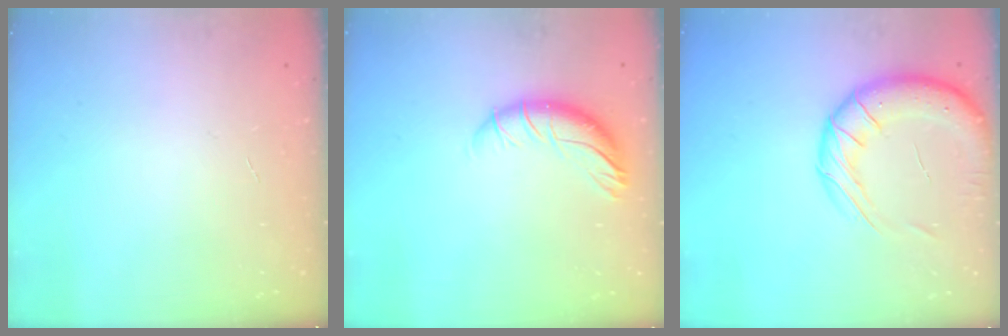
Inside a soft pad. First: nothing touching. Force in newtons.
{"total": 10.5, "press": 10.3, "slide": 2.2}
{"total": 14.8, "press": 14.6, "slide": 2.5}